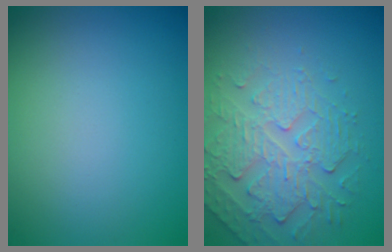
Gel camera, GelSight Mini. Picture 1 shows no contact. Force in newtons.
{"total": 4.9, "press": 3.7, "slide": 3.1}